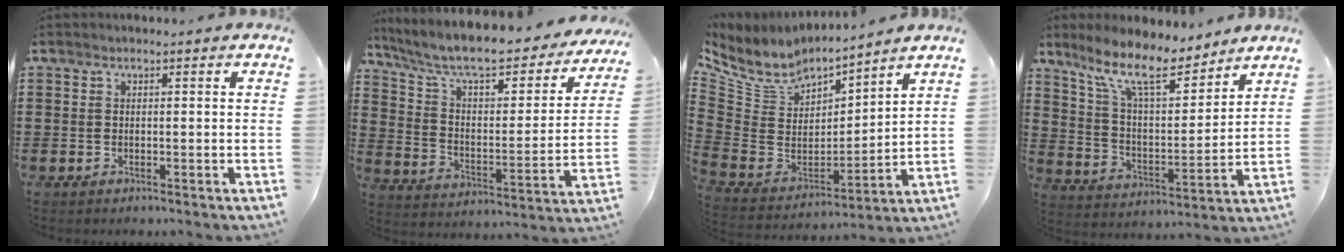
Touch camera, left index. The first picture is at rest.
{"total": 8.7, "force": [7.2, 1.7, 4.6], "torque": [-0.120, -0.052, 0.120]}
{"total": 6.6, "force": [5.5, 3.1, 1.9], "torque": [-0.075, -0.046, 0.096]}
{"total": 11.3, "force": [9.1, 2.5, 6.2], "torque": [-0.150, -0.037, 0.164]}